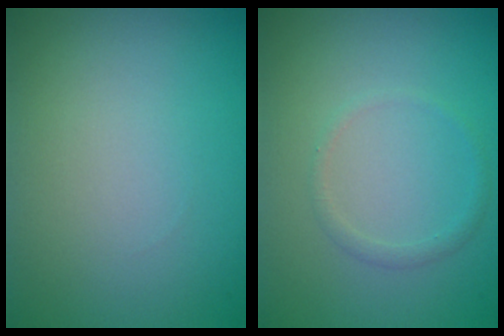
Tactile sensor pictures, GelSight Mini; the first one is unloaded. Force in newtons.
{"total": 0.9, "press": 0.9, "slide": 0.1}